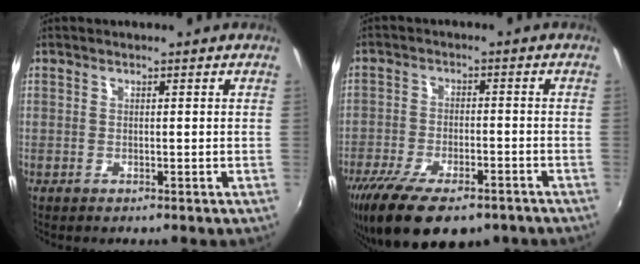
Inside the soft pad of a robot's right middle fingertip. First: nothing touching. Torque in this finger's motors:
{"motor_torque": [1.42, -0.72, 0.34, 0.21]}